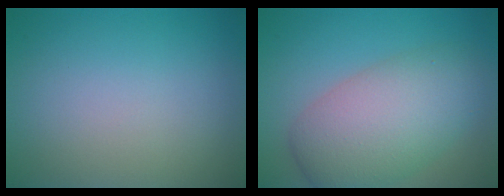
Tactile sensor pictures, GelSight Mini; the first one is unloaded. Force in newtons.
{"total": 7.5, "press": 7.5, "slide": 0.4}